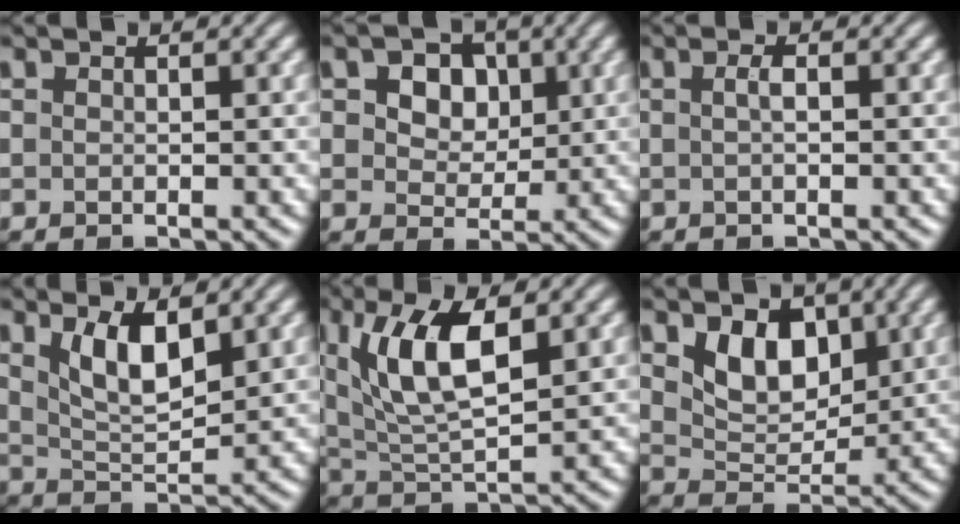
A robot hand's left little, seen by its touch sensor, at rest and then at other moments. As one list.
[{"total": 7.4, "force": [3.0, 5.3, 4.2], "torque": [-0.074, 0.017, 0.033]}, {"total": 0.9, "force": [0.1, 0.2, 0.8], "torque": [-0.019, 0.004, 0.002]}, {"total": 4.5, "force": [2.2, 1.7, 3.6], "torque": [-0.076, -0.006, 0.043]}, {"total": 7.3, "force": [2.4, 2.8, 6.3], "torque": [-0.123, 0.000, 0.048]}, {"total": 4.4, "force": [1.9, 2.9, 2.7], "torque": [-0.057, -0.011, 0.031]}]